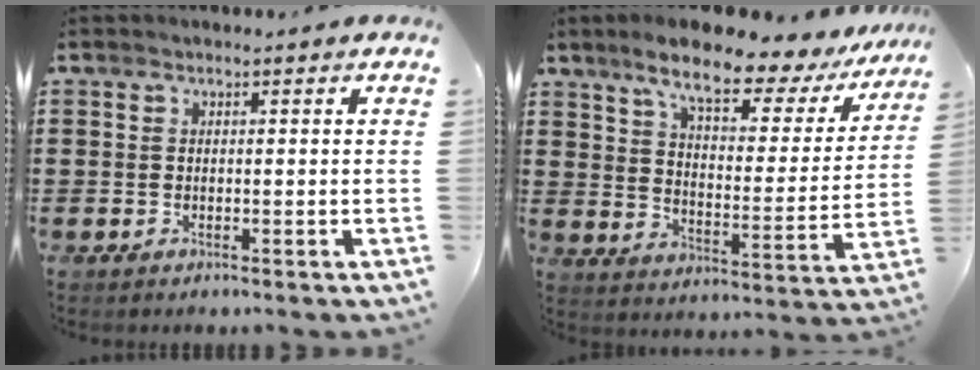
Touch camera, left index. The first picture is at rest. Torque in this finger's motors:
{"motor_torque": [2.14, 0.00, 0.89, 0.21]}